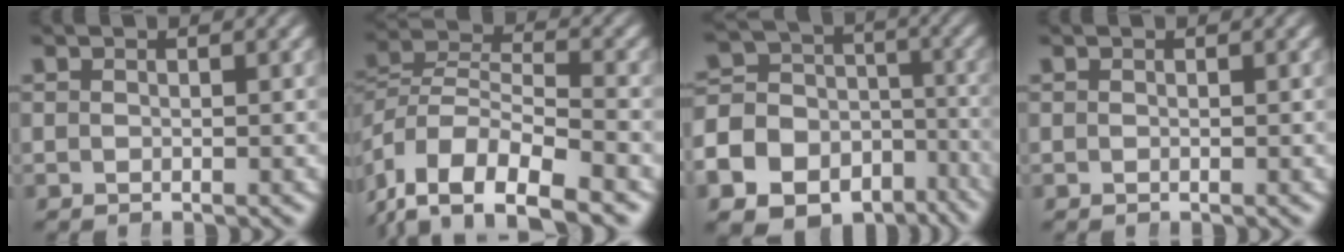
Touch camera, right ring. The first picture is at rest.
{"total": 8.9, "force": [-2.7, 6.2, 5.8], "torque": [-0.119, -0.015, -0.048]}
{"total": 16.7, "force": [-7.6, 13.8, 5.7], "torque": [-0.146, -0.071, -0.119]}
{"total": 0.0}